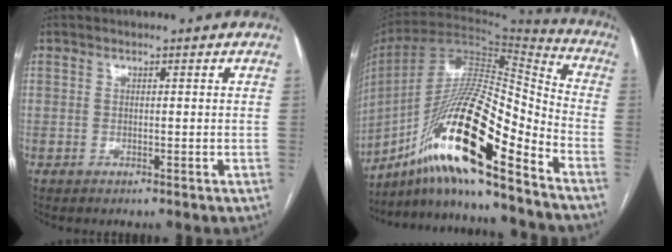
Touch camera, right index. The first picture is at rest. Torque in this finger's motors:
{"motor_torque": [1.23, -0.89, 0.58, 0.05]}